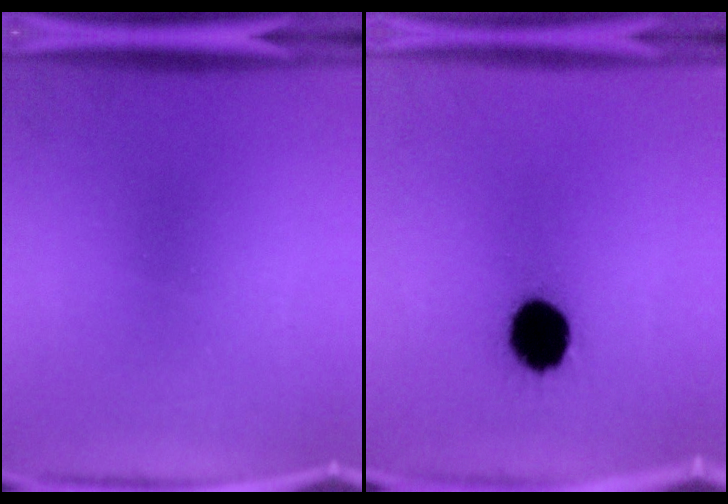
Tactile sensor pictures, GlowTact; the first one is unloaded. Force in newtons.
{"total": 11.1}